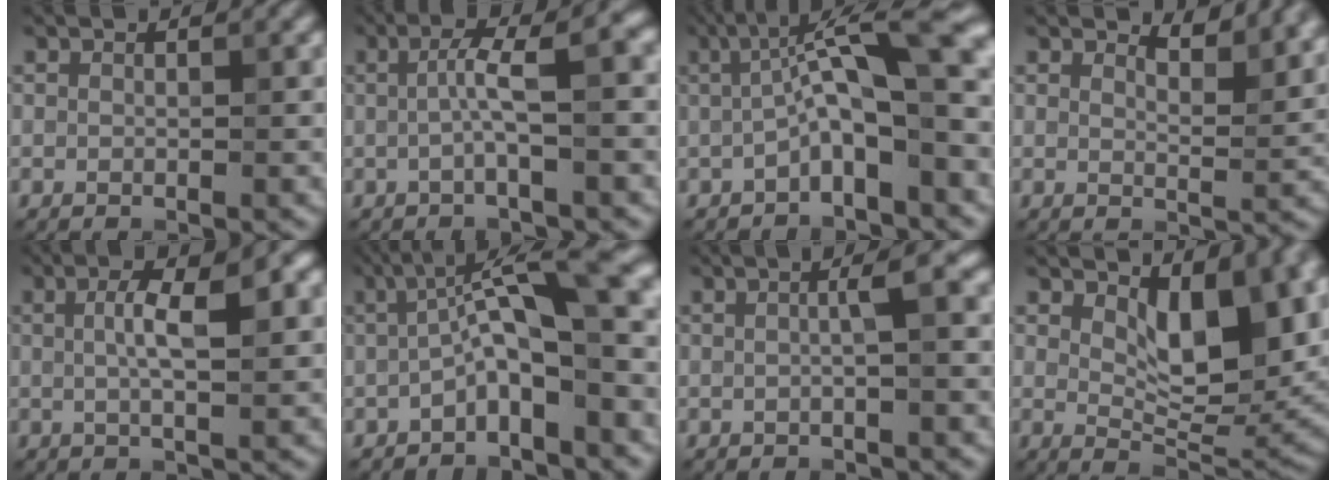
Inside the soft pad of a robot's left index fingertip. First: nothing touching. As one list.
[{"total": 4.1, "force": [0.0, 0.6, 4.0], "torque": [-0.069, 0.012, -0.005]}, {"total": 8.9, "force": [-0.1, 2.2, 8.6], "torque": [-0.130, 0.026, -0.013]}, {"total": 3.7, "force": [3.2, 0.8, 1.7], "torque": [-0.025, -0.005, 0.043]}, {"total": 4.6, "force": [0.7, 1.1, 4.5], "torque": [-0.078, 0.006, 0.010]}, {"total": 8.2, "force": [-0.5, 2.1, 7.9], "torque": [-0.124, 0.027, -0.021]}, {"total": 2.7, "force": [0.1, 0.5, 2.7], "torque": [-0.040, 0.009, -0.004]}, {"total": 8.9, "force": [3.2, 4.2, 7.1], "torque": [-0.108, -0.016, 0.052]}]